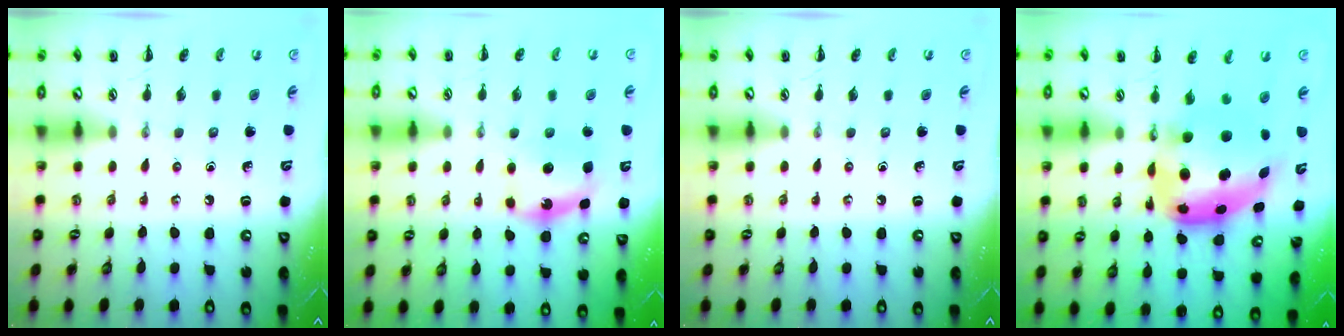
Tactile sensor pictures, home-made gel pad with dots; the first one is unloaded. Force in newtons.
{"total": 6.3, "press": 6.3, "slide": 0.6}
{"total": 0.0}
{"total": 11.4, "press": 11.0, "slide": 2.9}